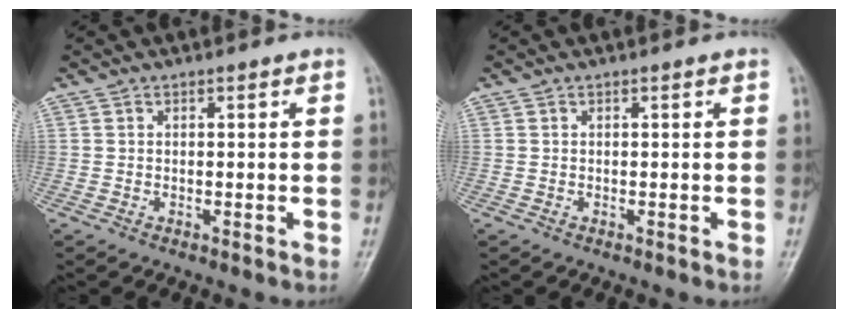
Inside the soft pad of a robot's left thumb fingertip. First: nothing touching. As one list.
[{"total": 0.0}]